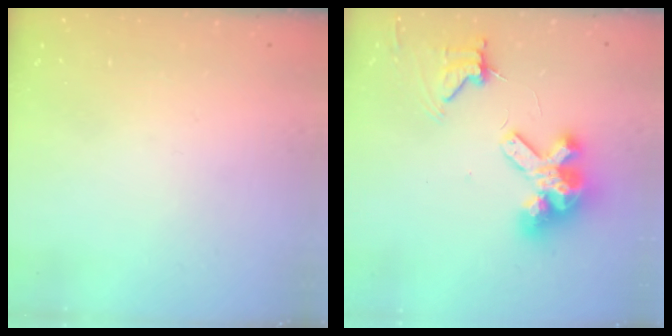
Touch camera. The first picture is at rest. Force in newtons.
{"total": 11.4, "press": 11.3, "slide": 1.5}